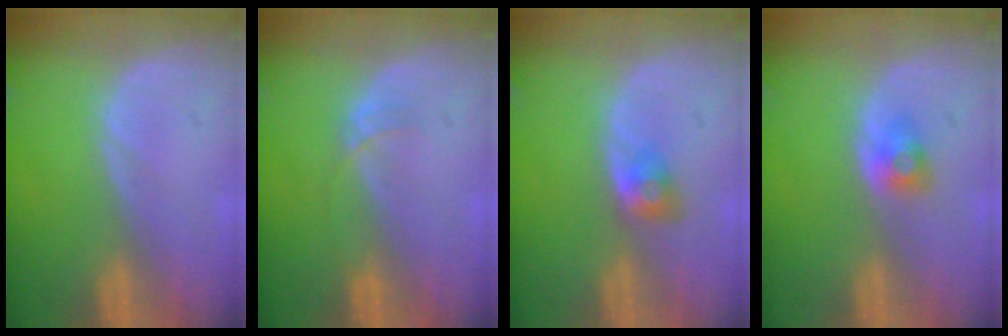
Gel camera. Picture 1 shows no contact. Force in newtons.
{"total": 1.3, "press": 1.3, "slide": 0.1}
{"total": 2.9, "press": 2.4, "slide": 1.5}
{"total": 2.6, "press": 2.3, "slide": 1.2}